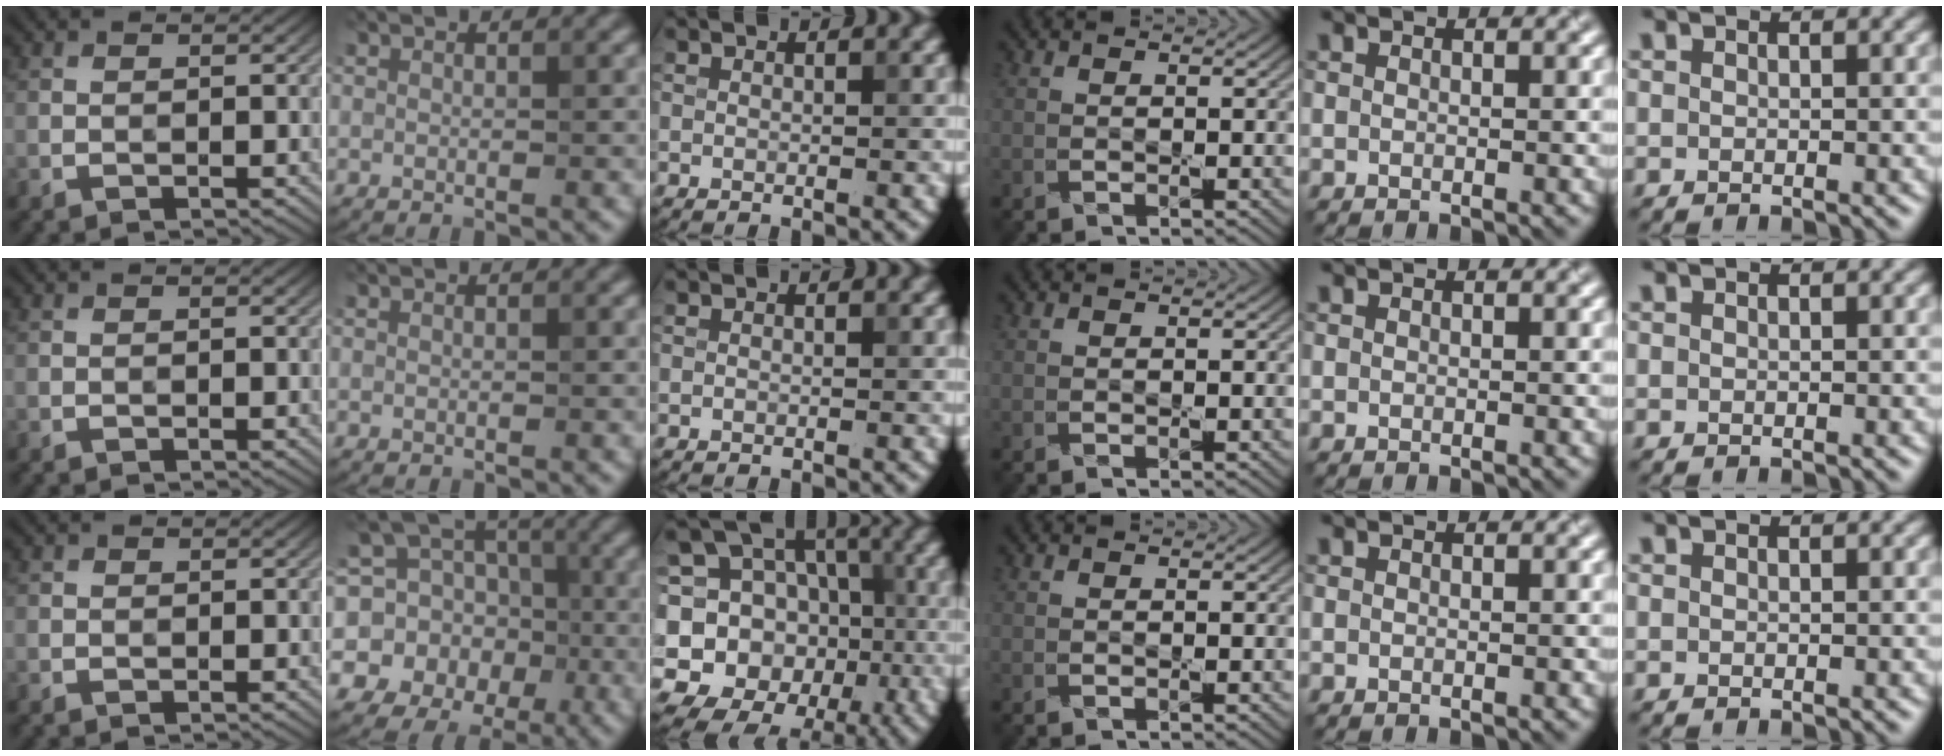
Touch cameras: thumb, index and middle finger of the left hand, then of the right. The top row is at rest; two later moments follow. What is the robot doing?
{"motion": "press", "object": "memory foam"}